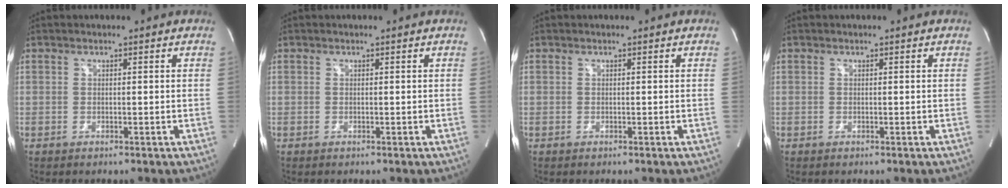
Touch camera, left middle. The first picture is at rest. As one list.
[{"total": 0.0}, {"total": 0.0}, {"total": 0.0}]